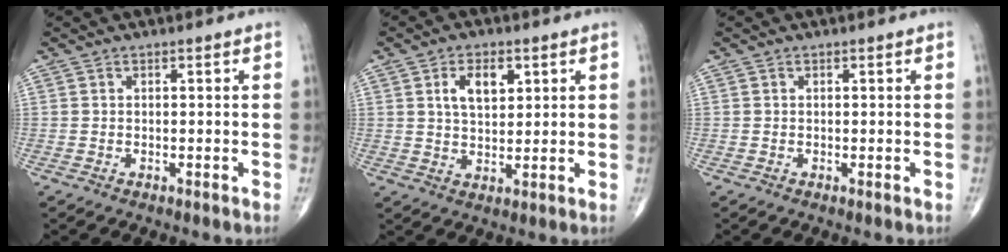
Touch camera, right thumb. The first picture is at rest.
{"total": 6.6, "force": [2.5, 3.7, 4.9], "torque": [-0.070, -0.010, 0.046]}
{"total": 0.0}